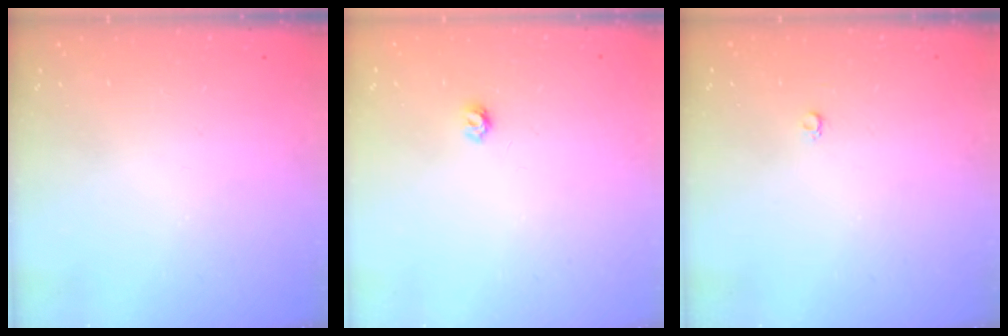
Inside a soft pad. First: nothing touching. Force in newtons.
{"total": 3.6, "press": 3.6, "slide": 0.3}
{"total": 2.6, "press": 2.6, "slide": 0.3}